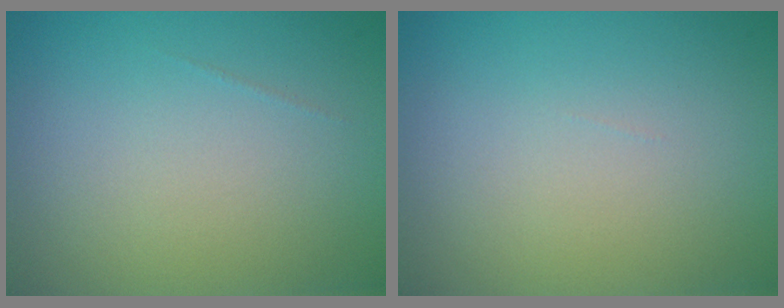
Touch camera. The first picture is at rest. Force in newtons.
{"total": 0.0}